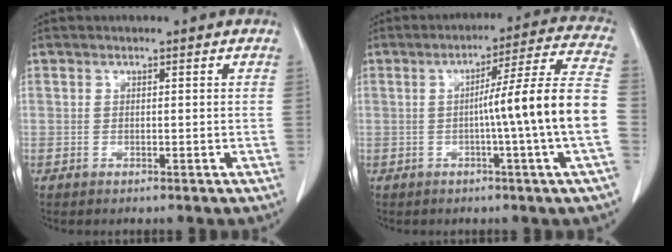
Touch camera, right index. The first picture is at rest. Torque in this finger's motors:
{"motor_torque": [1.63, -0.34, 0.66, 0.14]}